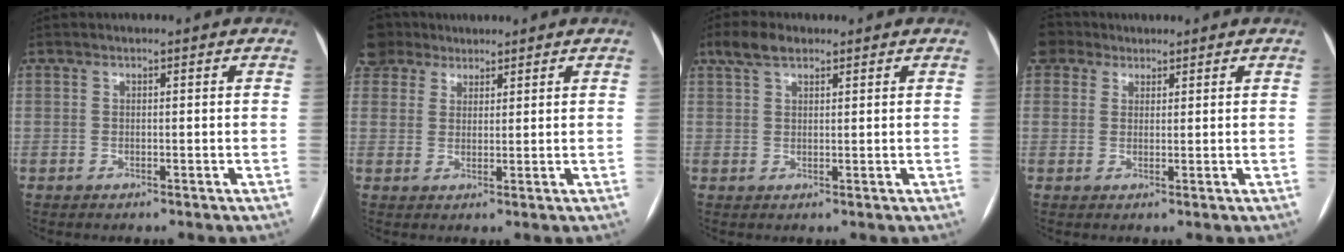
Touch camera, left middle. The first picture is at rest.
{"total": 3.7, "force": [3.3, 1.7, -0.6], "torque": [0.014, 0.009, 0.068]}
{"total": 4.2, "force": [2.9, 1.8, 2.4], "torque": [-0.058, 0.021, 0.058]}
{"total": 1.9, "force": [1.6, -0.1, -1.0], "torque": [0.019, 0.007, 0.034]}